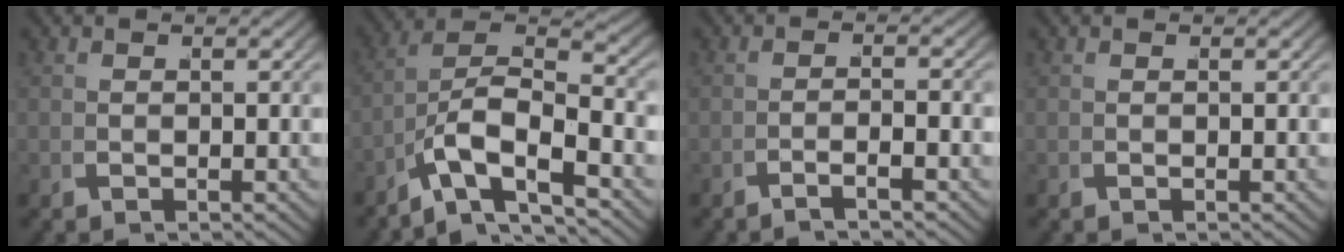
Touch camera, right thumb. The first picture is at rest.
{"total": 11.4, "force": [-1.3, 7.5, 8.5], "torque": [-0.166, -0.022, -0.020]}
{"total": 1.4, "force": [-0.9, -0.2, 1.0], "torque": [-0.015, 0.009, -0.022]}
{"total": 0.0}